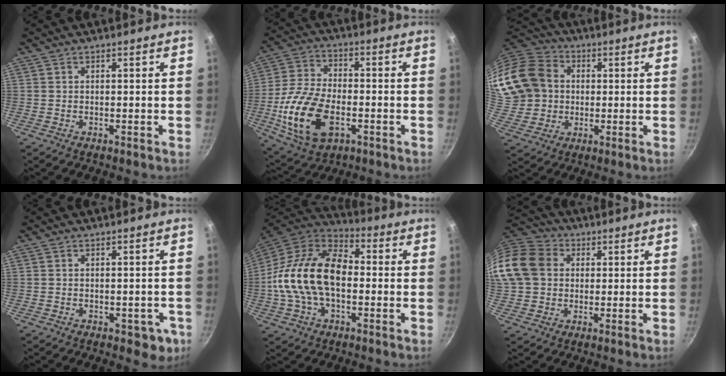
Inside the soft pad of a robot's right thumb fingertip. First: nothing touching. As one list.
[{"total": 16.7, "force": [-4.5, 9.8, 12.8], "torque": [-0.247, 0.017, -0.081]}, {"total": 19.4, "force": [2.8, 16.7, 9.6], "torque": [-0.188, 0.030, 0.056]}, {"total": 4.6, "force": [-1.8, 2.8, 3.3], "torque": [-0.017, 0.015, -0.010]}, {"total": 20.7, "force": [-1.1, 13.1, 16.1], "torque": [-0.273, 0.035, -0.034]}, {"total": 16.1, "force": [2.5, 13.3, 8.7], "torque": [-0.161, 0.031, 0.032]}]